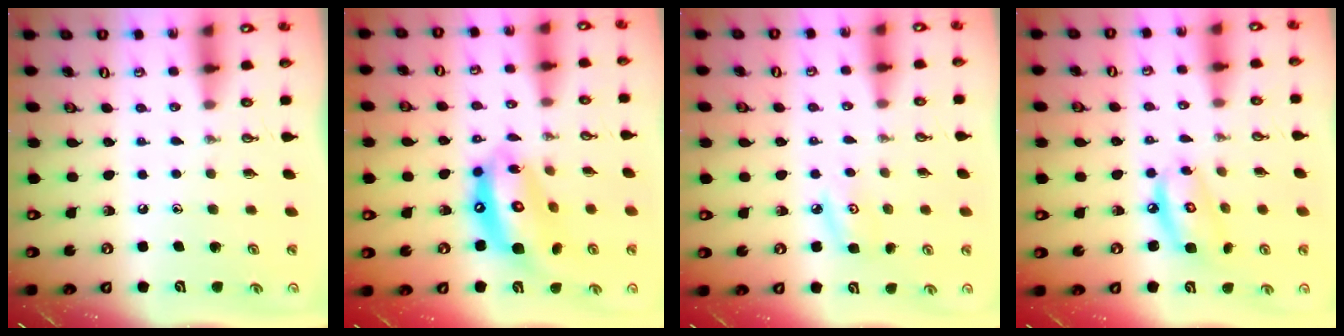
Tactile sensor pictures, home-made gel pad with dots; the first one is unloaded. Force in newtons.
{"total": 14.7, "press": 14.6, "slide": 1.7}
{"total": 5.2, "press": 5.1, "slide": 0.6}
{"total": 8.3, "press": 8.3, "slide": 0.7}